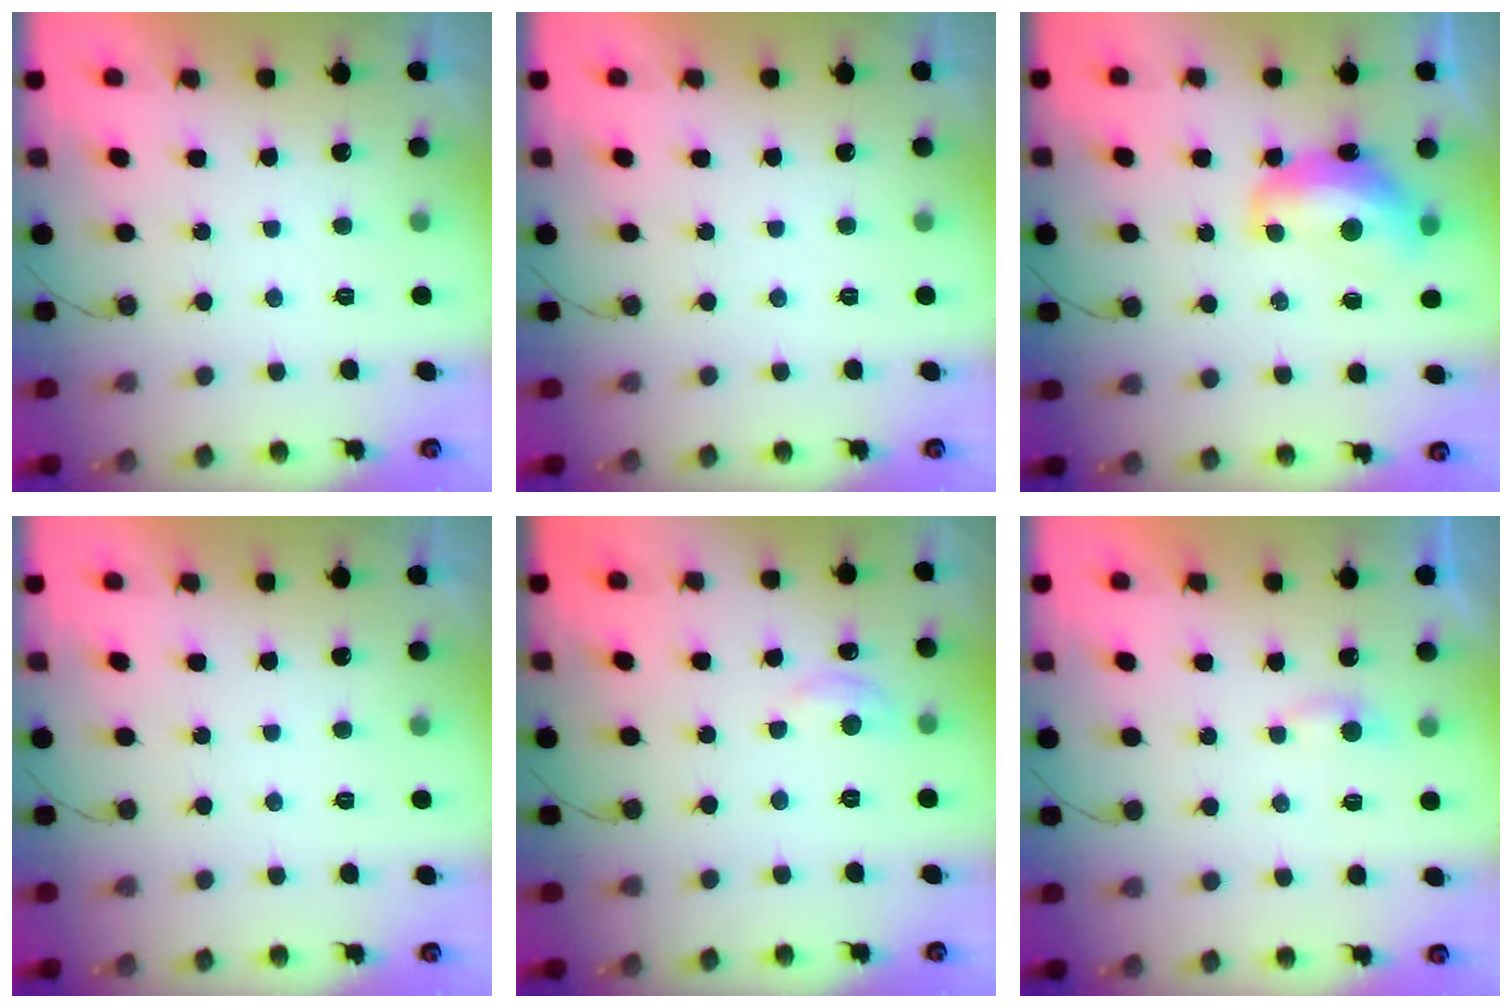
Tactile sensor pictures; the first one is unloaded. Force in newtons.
{"total": 0.0}
{"total": 11.9, "press": 11.9, "slide": 1.0}
{"total": 0.0}
{"total": 5.6, "press": 5.6, "slide": 0.7}
{"total": 2.3, "press": 2.3, "slide": 0.3}